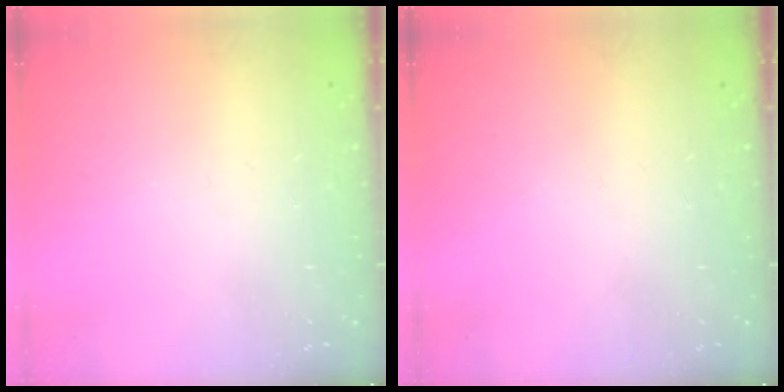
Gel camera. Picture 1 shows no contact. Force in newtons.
{"total": 0.0}